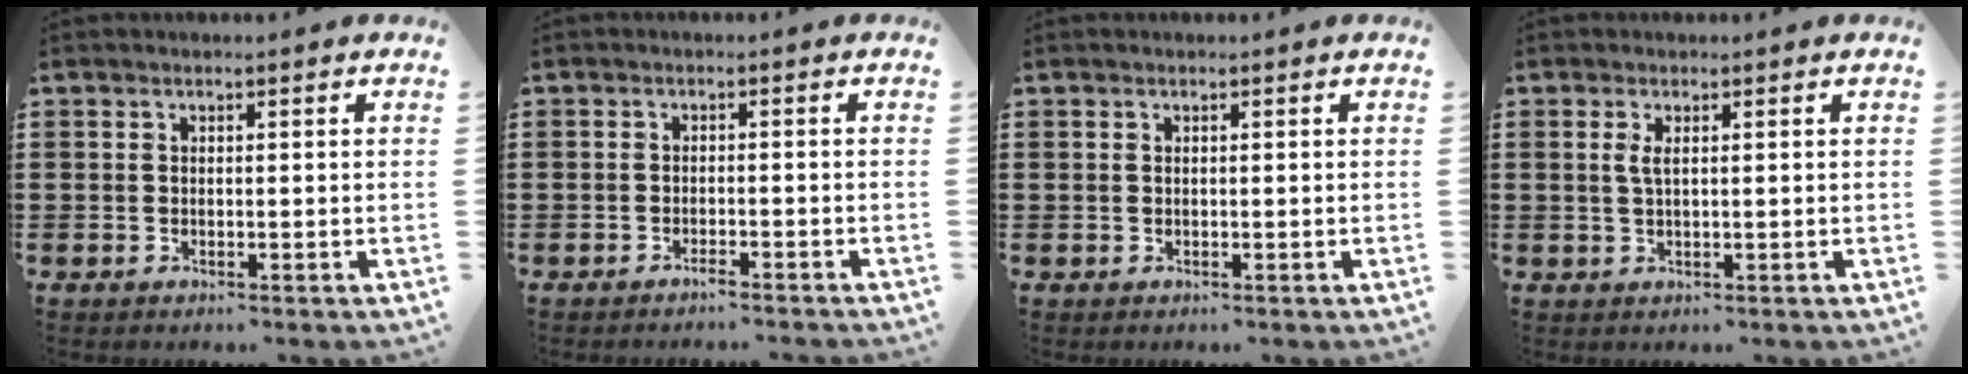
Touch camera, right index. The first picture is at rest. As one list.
[{"total": 1.3, "force": [-1.2, -0.1, 0.5], "torque": [-0.012, -0.004, -0.020]}, {"total": 0.0}, {"total": 1.7, "force": [0.4, 0.4, 1.6], "torque": [-0.033, 0.003, 0.006]}]